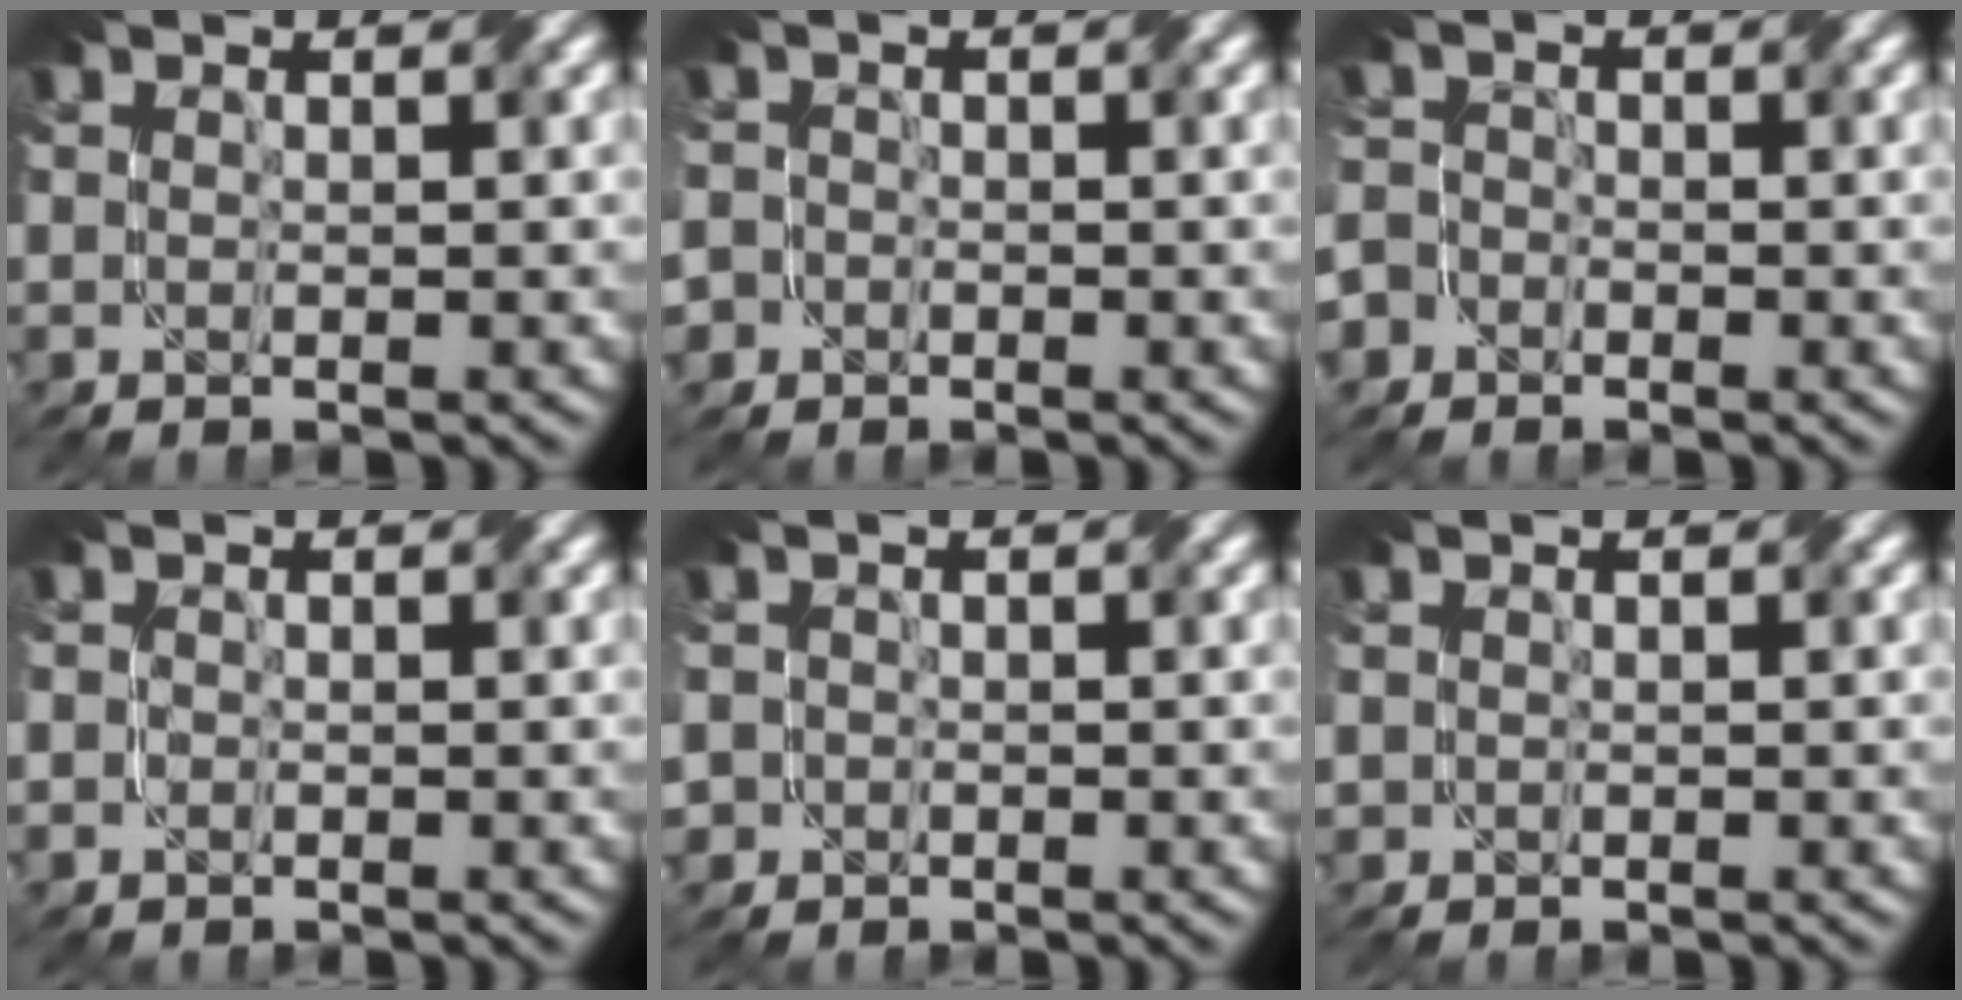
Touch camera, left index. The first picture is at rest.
{"total": 2.7, "force": [-1.0, 2.5, 0.2], "torque": [0.003, 0.012, -0.028]}
{"total": 3.2, "force": [-2.0, 2.5, 0.3], "torque": [0.003, 0.005, -0.042]}
{"total": 0.7, "force": [-0.2, 0.6, 0.1], "torque": [-0.001, -0.004, -0.008]}
{"total": 2.0, "force": [-0.3, 1.9, 0.0], "torque": [0.001, 0.006, -0.003]}
{"total": 0.9, "force": [0.4, 0.8, 0.0], "torque": [0.002, -0.002, 0.008]}